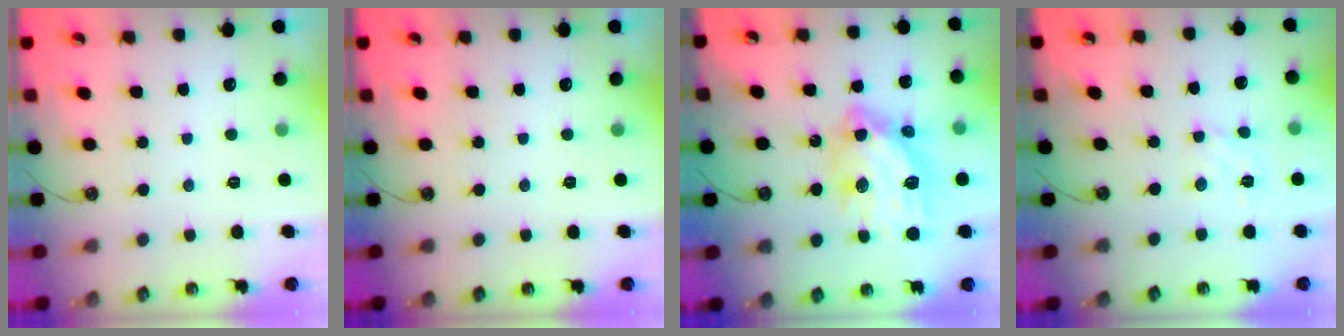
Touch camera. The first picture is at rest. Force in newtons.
{"total": 0.0}
{"total": 16.6, "press": 16.6, "slide": 1.4}
{"total": 2.4, "press": 2.4, "slide": 0.3}